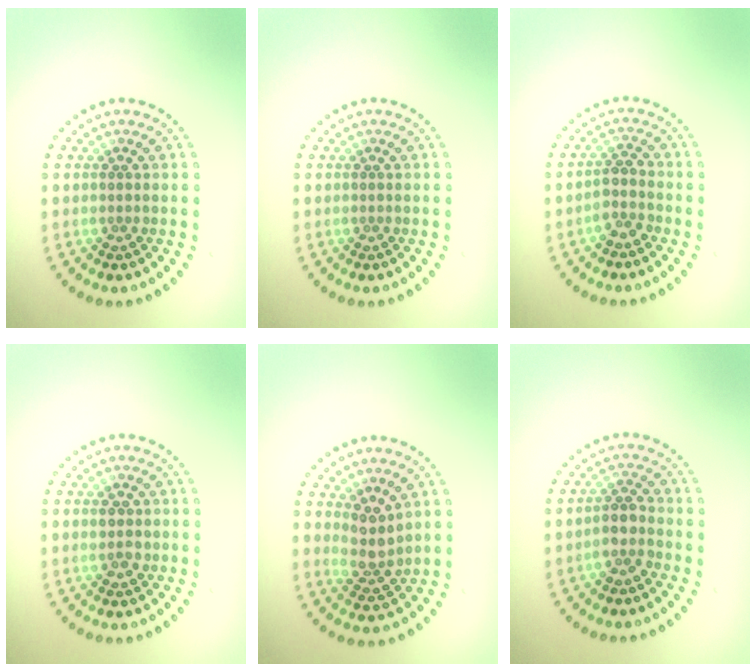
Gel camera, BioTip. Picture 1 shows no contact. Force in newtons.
{"total": 0.0}
{"total": 2.0, "press": 1.6, "slide": 1.2}
{"total": 1.5, "press": 1.5, "slide": 0.1}
{"total": 2.9, "press": 2.4, "slide": 1.7}
{"total": 2.2, "press": 1.8, "slide": 1.2}